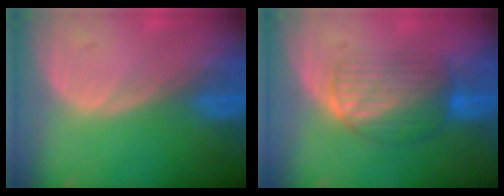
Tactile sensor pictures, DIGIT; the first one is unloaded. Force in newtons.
{"total": 6.7, "press": 6.5, "slide": 1.8}